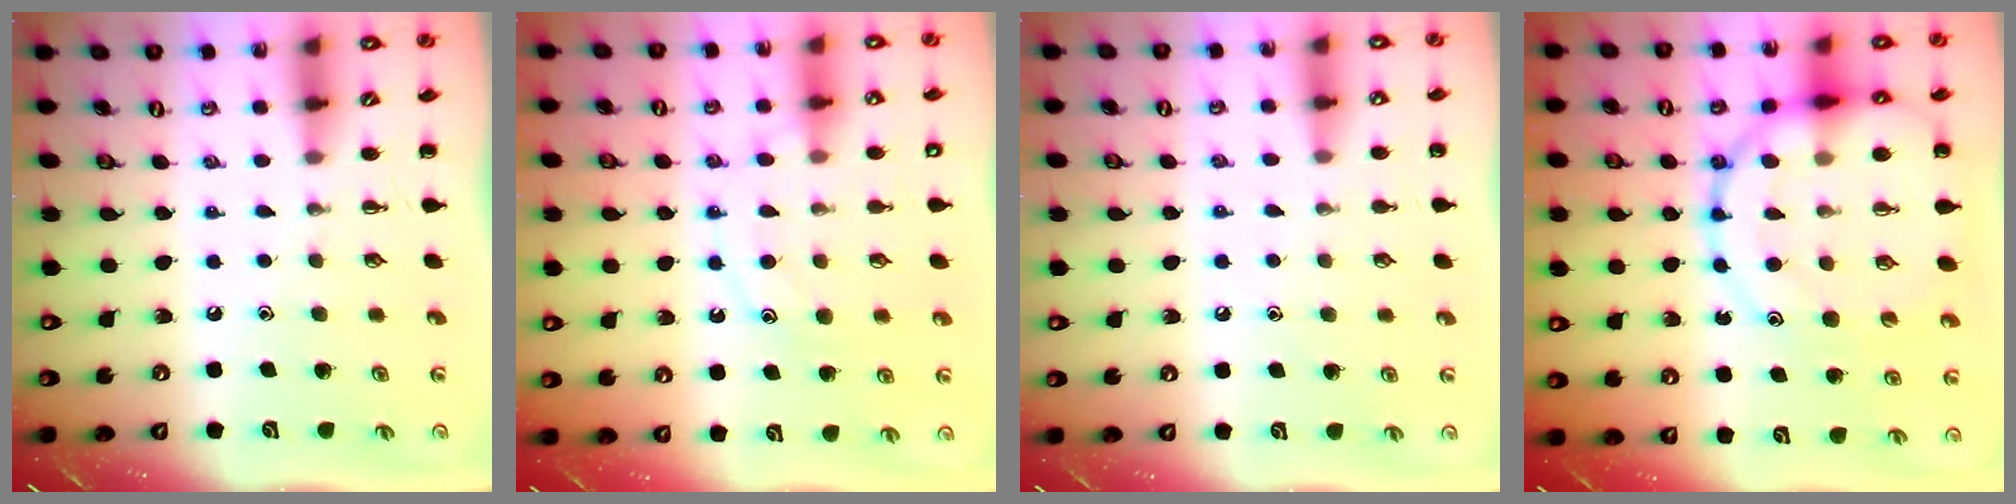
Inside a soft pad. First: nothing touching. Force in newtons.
{"total": 11.9, "press": 11.9, "slide": 0.7}
{"total": 5.1, "press": 4.8, "slide": 1.7}
{"total": 20.7, "press": 20.5, "slide": 2.6}